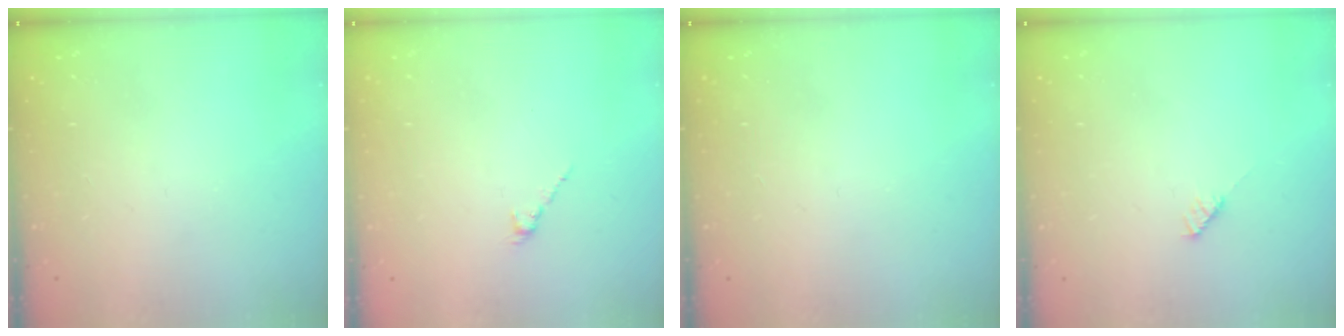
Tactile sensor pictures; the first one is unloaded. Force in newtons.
{"total": 1.3, "press": 1.2, "slide": 0.5}
{"total": 0.0}
{"total": 3.0, "press": 3.0, "slide": 0.2}